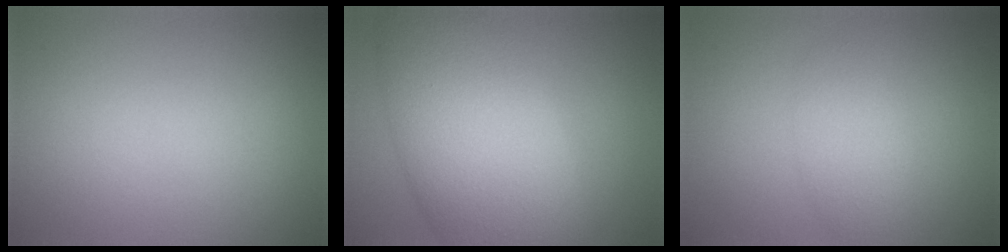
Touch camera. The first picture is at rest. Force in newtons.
{"total": 11.1, "press": 11.1, "slide": 0.6}
{"total": 2.2, "press": 2.2, "slide": 0.1}